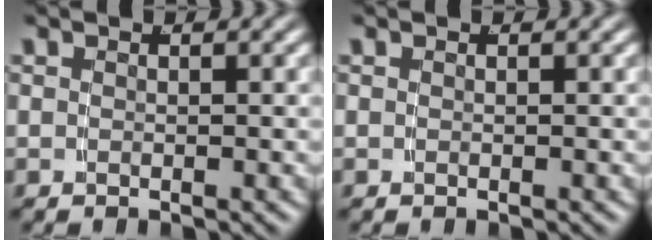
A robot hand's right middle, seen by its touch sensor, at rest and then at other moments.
{"total": 0.0}